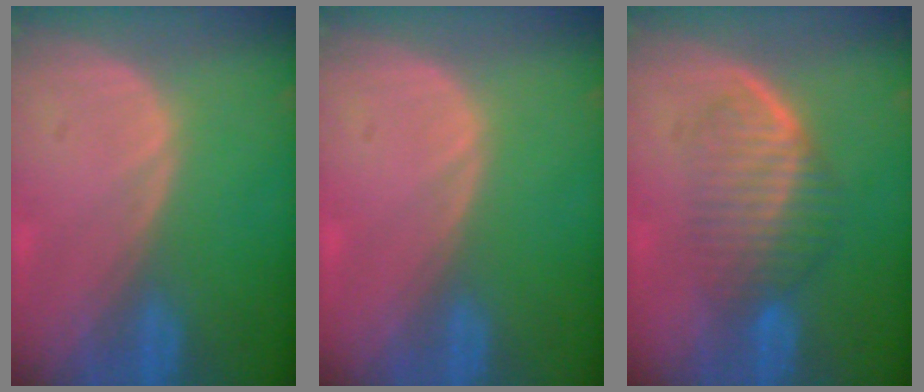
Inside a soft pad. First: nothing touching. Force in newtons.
{"total": 0.6, "press": 0.1, "slide": 0.6}
{"total": 6.0, "press": 5.9, "slide": 1.1}